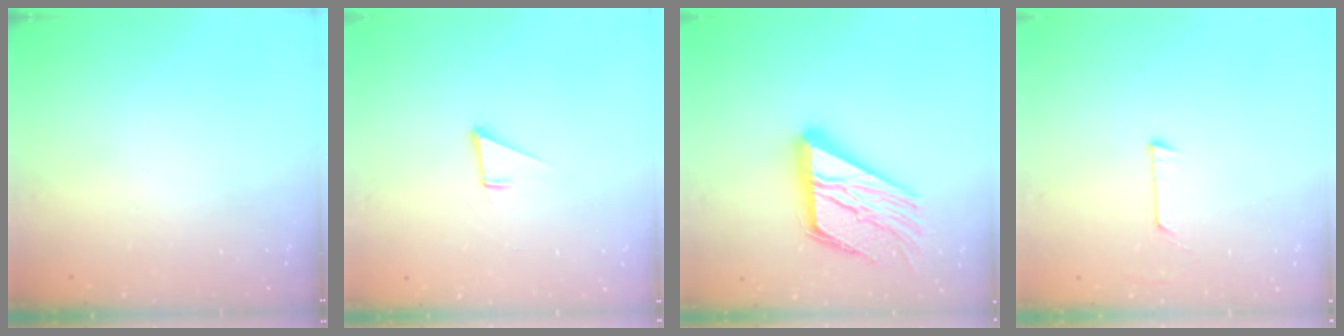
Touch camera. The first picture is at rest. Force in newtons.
{"total": 1.9, "press": 1.9, "slide": 0.1}
{"total": 21.0, "press": 20.9, "slide": 2.1}
{"total": 3.9, "press": 3.9, "slide": 0.4}